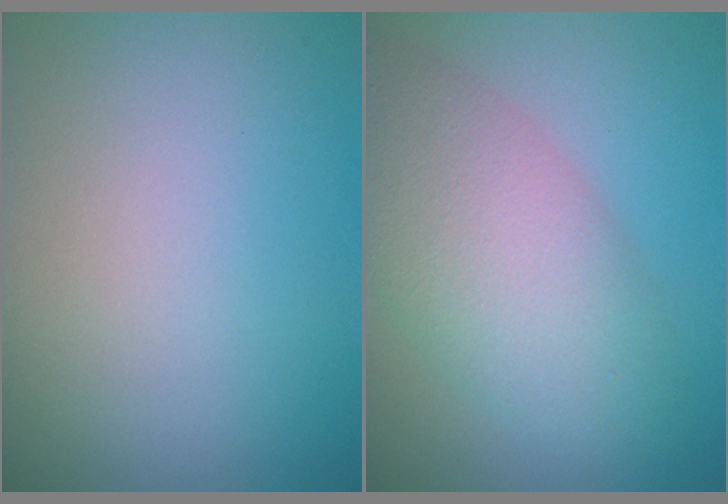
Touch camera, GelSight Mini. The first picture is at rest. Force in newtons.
{"total": 7.1, "press": 7.1, "slide": 0.3}